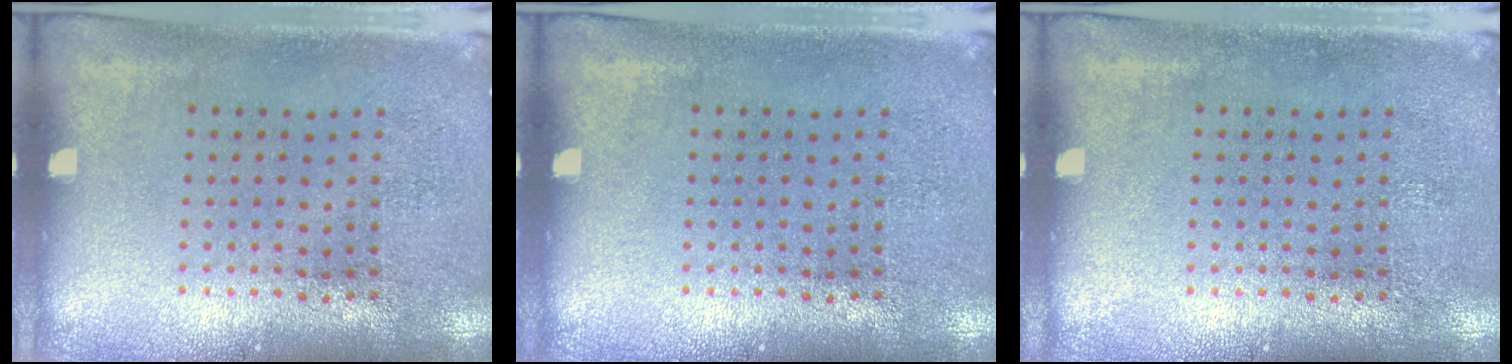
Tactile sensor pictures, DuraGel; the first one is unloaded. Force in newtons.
{"total": 0.0}
{"total": 0.0}